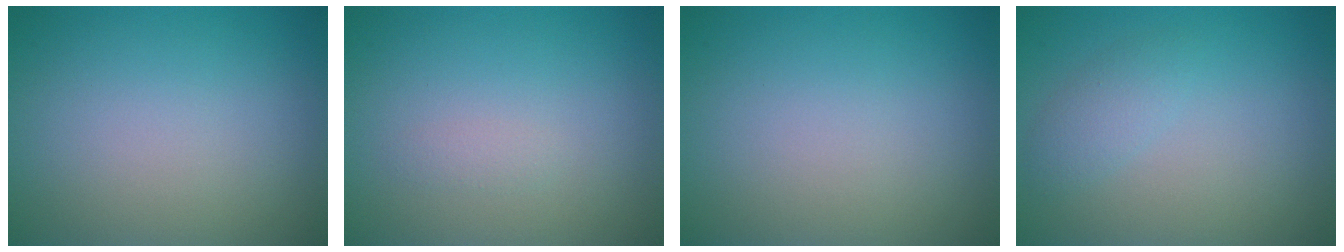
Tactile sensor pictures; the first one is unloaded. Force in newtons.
{"total": 0.6, "press": 0.6, "slide": 0.0}
{"total": 0.0}
{"total": 1.6, "press": 1.6, "slide": 0.0}